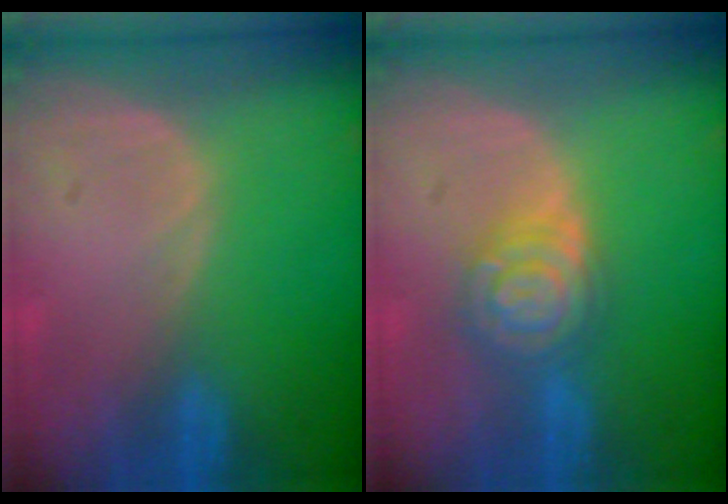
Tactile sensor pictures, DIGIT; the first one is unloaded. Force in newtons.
{"total": 6.5, "press": 6.5, "slide": 0.5}